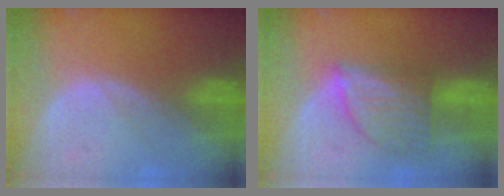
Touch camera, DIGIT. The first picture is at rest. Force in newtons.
{"total": 7.0, "press": 6.6, "slide": 2.4}